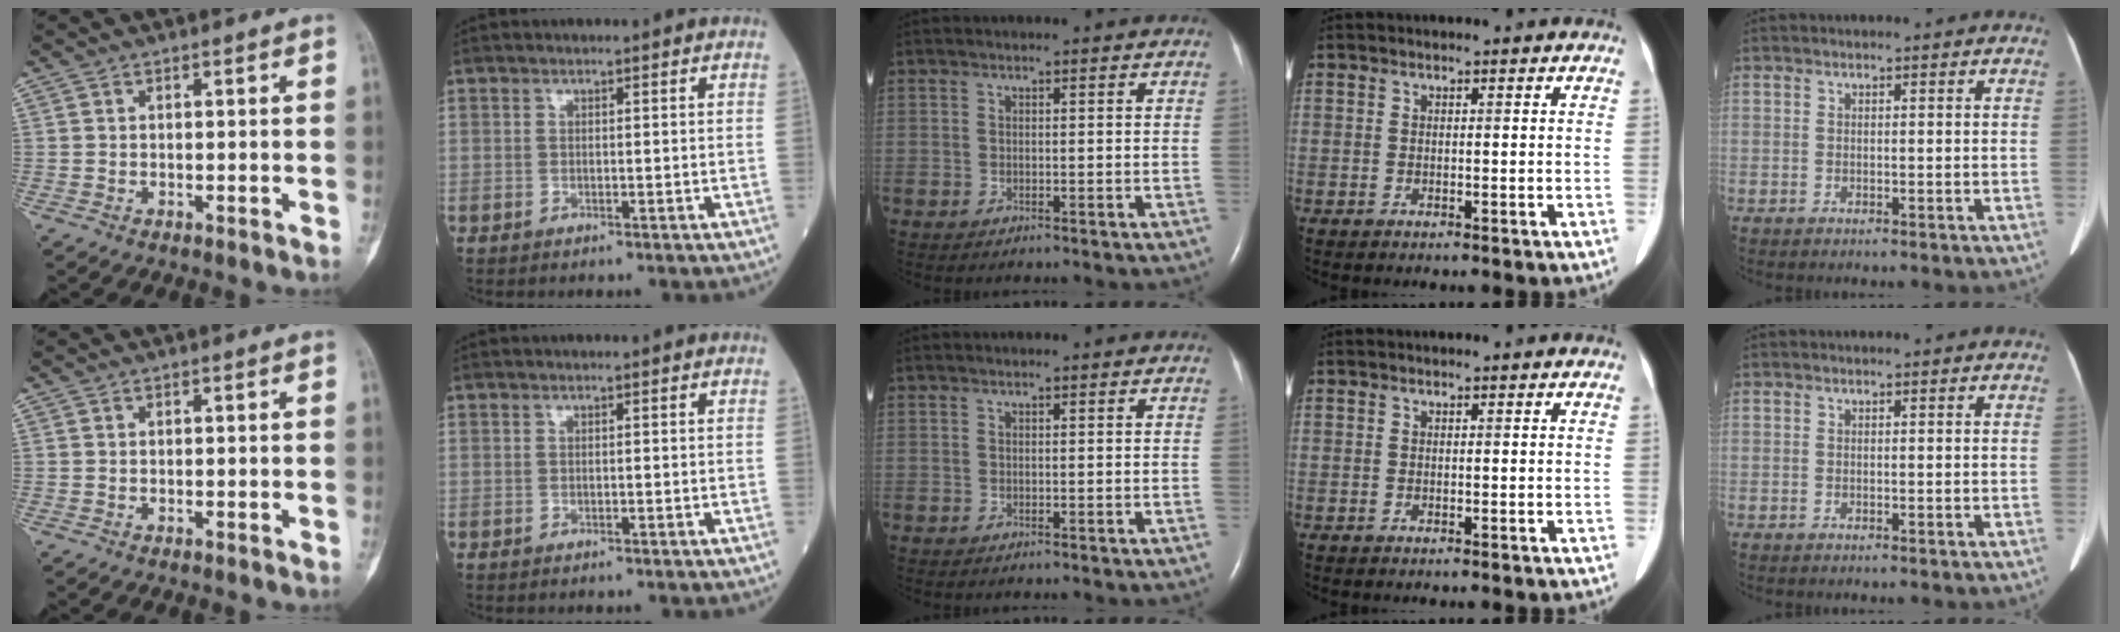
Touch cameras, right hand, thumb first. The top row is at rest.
{}